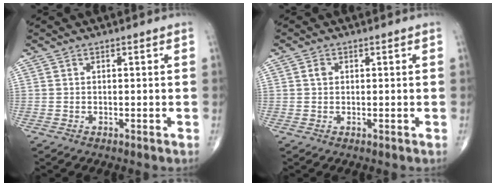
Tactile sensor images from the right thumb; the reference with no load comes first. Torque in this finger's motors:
{"motor_torque": [-0.11, 0.06, 0.09, 0.06, 0.00]}